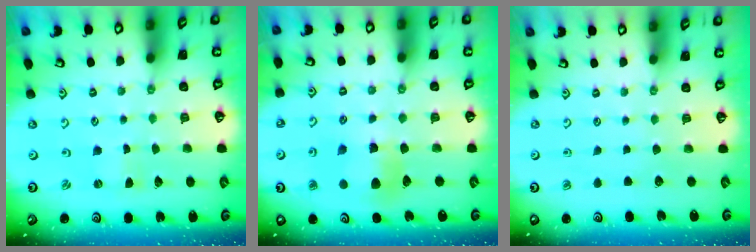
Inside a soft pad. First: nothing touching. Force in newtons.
{"total": 6.7, "press": 6.6, "slide": 0.8}
{"total": 0.0}